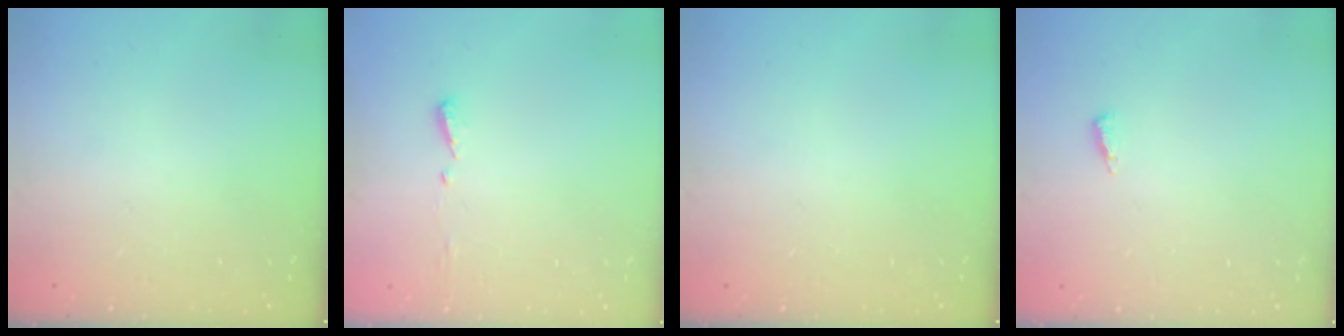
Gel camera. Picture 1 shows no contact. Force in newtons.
{"total": 4.0, "press": 3.9, "slide": 0.5}
{"total": 0.0}
{"total": 4.2, "press": 4.2, "slide": 0.6}